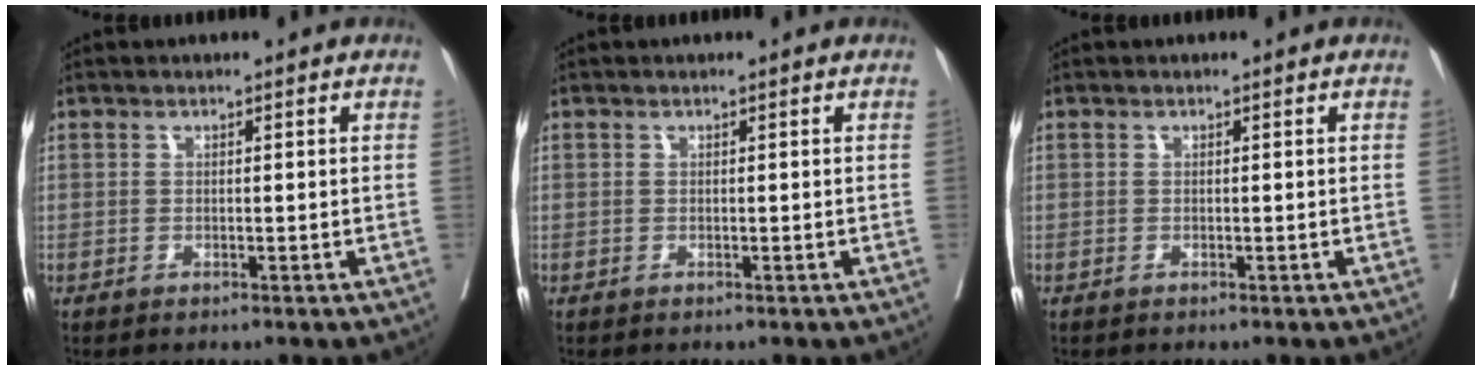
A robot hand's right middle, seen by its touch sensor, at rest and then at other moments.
{"total": 0.0}
{"total": 0.0}